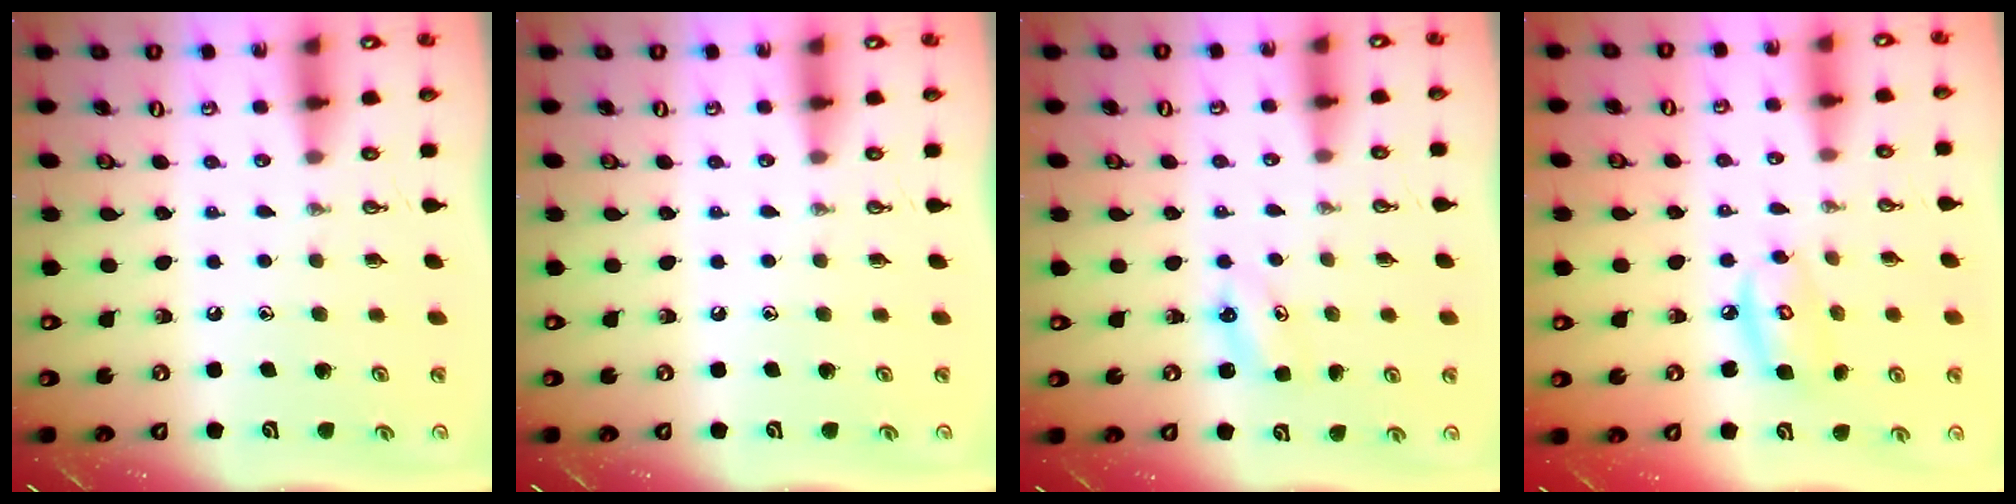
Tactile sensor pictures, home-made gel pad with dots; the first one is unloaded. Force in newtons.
{"total": 0.0}
{"total": 4.5, "press": 4.5, "slide": 0.2}
{"total": 7.3, "press": 7.3, "slide": 0.5}